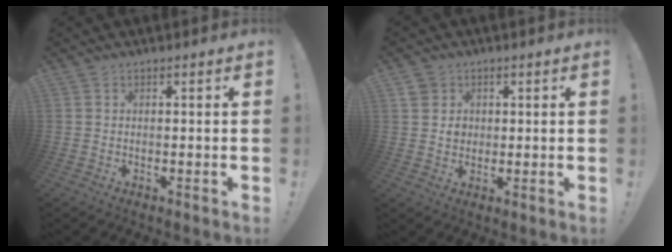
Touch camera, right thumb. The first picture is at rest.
{"total": 4.4, "force": [1.2, 4.1, 1.1], "torque": [-0.018, -0.002, 0.023]}